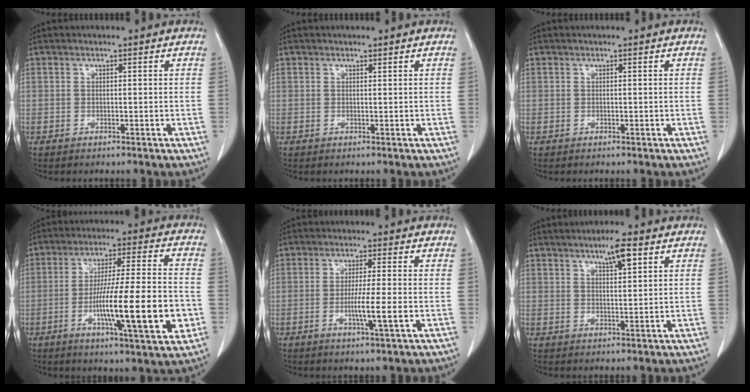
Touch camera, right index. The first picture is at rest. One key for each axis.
{"total": 0.0}
{"total": 0.0}
{"total": 16.6, "fx": -4.2, "fy": 1.1, "fz": 16.0, "tx": -0.259, "ty": -0.008, "tz": -0.065}
{"total": 5.6, "fx": -1.3, "fy": -0.5, "fz": 5.4, "tx": -0.093, "ty": -0.010, "tz": -0.022}
{"total": 4.3, "fx": 2.5, "fy": 0.6, "fz": 3.4, "tx": -0.059, "ty": 0.001, "tz": 0.041}